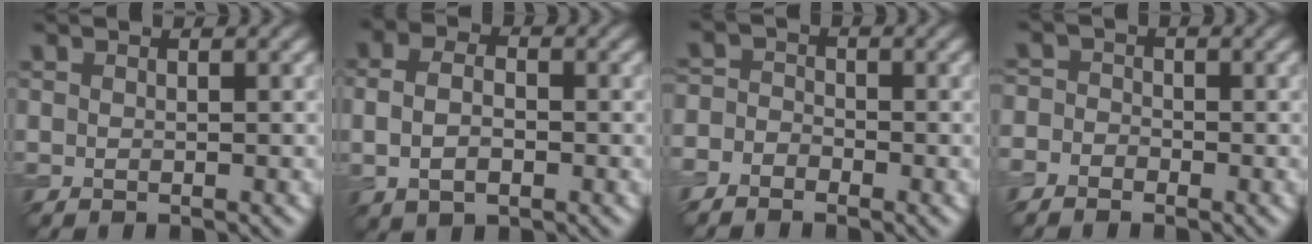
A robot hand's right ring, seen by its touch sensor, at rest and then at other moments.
{"total": 3.7, "force": [-0.2, 2.5, 2.7], "torque": [-0.055, -0.001, -0.006]}
{"total": 2.5, "force": [-1.7, 1.7, 0.7], "torque": [0.000, 0.007, -0.042]}
{"total": 2.3, "force": [-1.4, 1.8, 0.5], "torque": [0.004, 0.009, -0.037]}